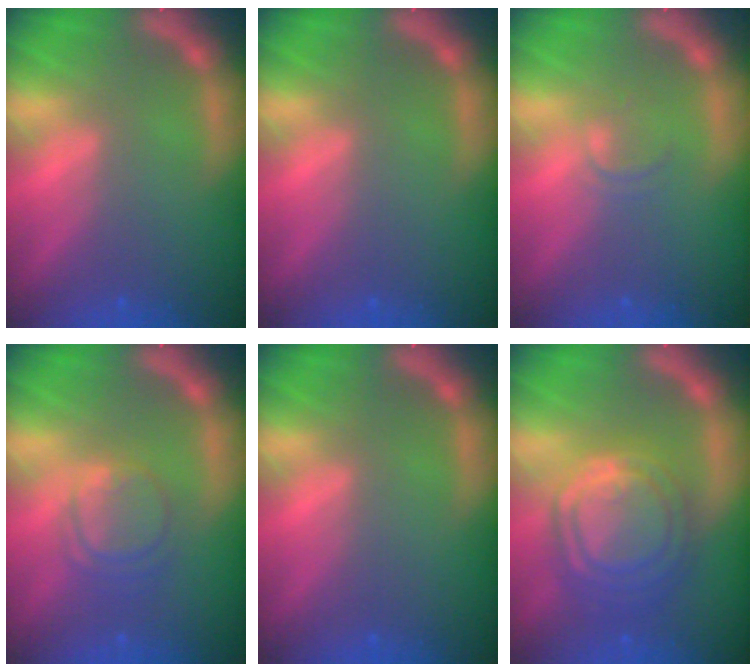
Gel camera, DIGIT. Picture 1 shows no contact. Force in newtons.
{"total": 0.0}
{"total": 1.4}
{"total": 4.0}
{"total": 0.0}
{"total": 10.0}